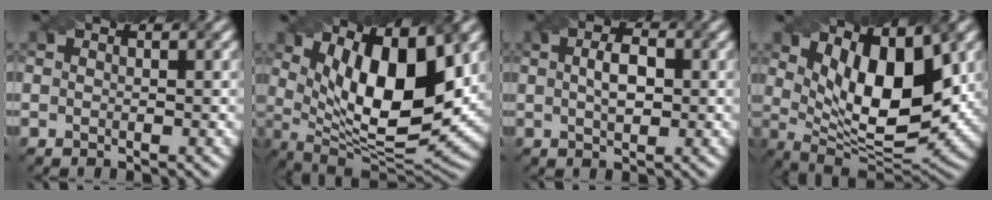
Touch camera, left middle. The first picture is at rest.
{"total": 12.4, "force": [4.0, 4.8, 10.8], "torque": [-0.172, -0.007, 0.071]}
{"total": 3.0, "force": [0.3, 1.5, 2.6], "torque": [-0.056, 0.006, 0.006]}
{"total": 10.7, "force": [3.5, 4.6, 9.0], "torque": [-0.142, -0.008, 0.060]}